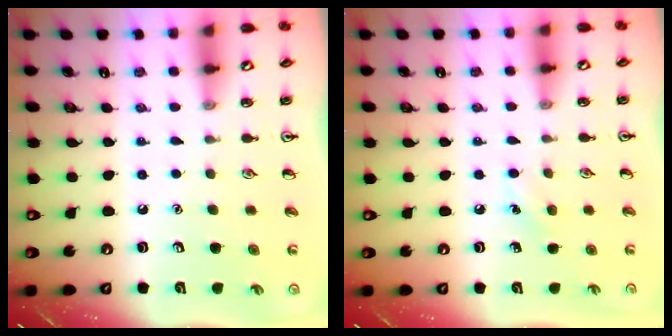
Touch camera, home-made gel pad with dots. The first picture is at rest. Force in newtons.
{"total": 5.9, "press": 5.7, "slide": 1.6}